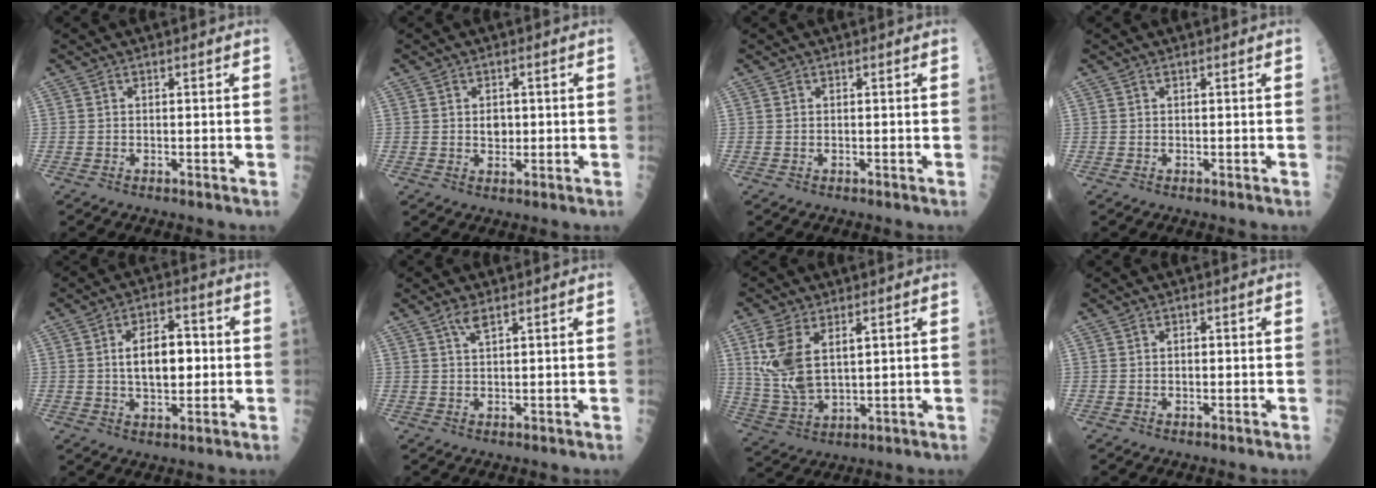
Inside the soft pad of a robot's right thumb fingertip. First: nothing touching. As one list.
[{"total": 2.6, "force": [0.2, 2.0, 1.6], "torque": [-0.009, 0.001, 0.004]}, {"total": 0.0}, {"total": 0.0}, {"total": 9.9, "force": [0.7, 5.3, 8.4], "torque": [-0.115, 0.009, 0.013]}, {"total": 2.2, "force": [1.5, 0.4, 1.6], "torque": [-0.032, -0.001, 0.032]}, {"total": 11.4, "force": [3.6, 6.1, 9.0], "torque": [-0.190, -0.009, 0.085]}, {"total": 1.1, "force": [0.1, 0.6, 0.9], "torque": [-0.014, 0.000, 0.000]}]